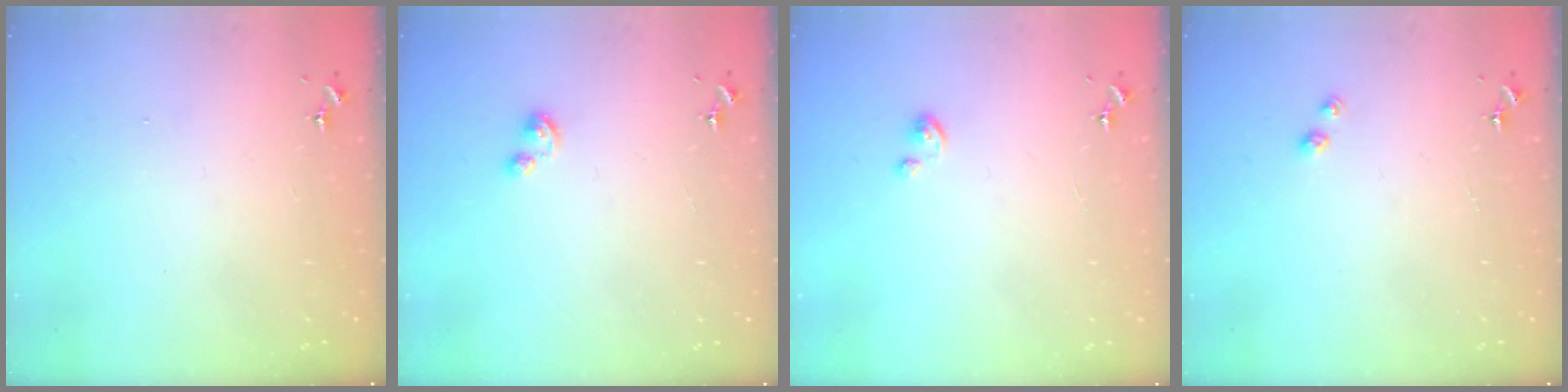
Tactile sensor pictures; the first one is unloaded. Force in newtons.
{"total": 3.1, "press": 3.1, "slide": 0.3}
{"total": 1.9, "press": 1.9, "slide": 0.2}
{"total": 2.3, "press": 2.3, "slide": 0.3}